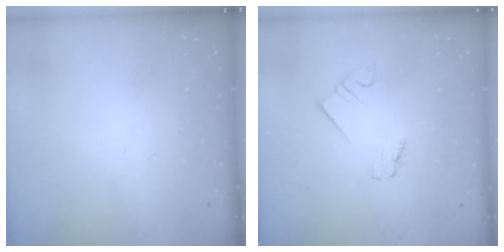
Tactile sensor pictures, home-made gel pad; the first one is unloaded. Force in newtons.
{"total": 2.1, "press": 2.1, "slide": 0.0}